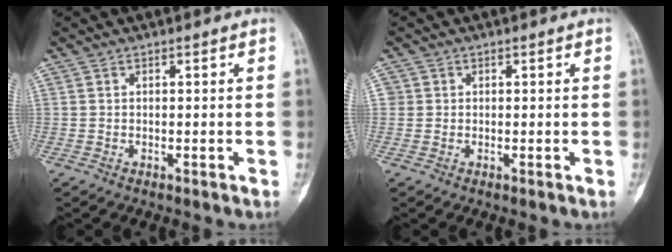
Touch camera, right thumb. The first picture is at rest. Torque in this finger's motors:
{"motor_torque": [0.17, 0.00, 0.32, 0.11, 0.02]}